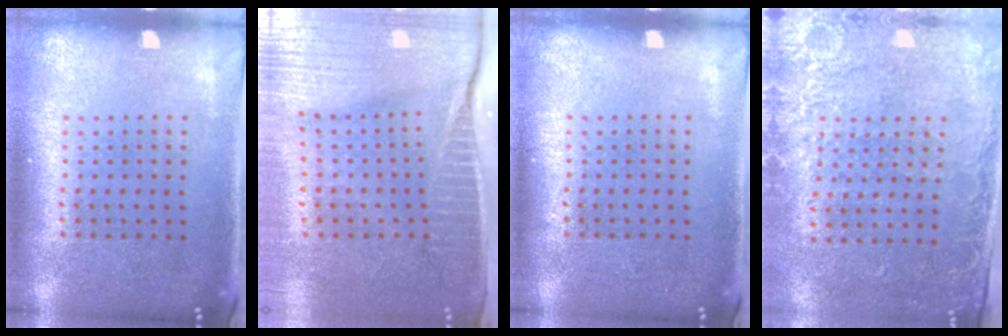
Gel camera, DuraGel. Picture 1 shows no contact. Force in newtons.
{"total": 4.1, "press": 3.6, "slide": 1.9}
{"total": 0.0}
{"total": 2.6, "press": 2.2, "slide": 1.4}